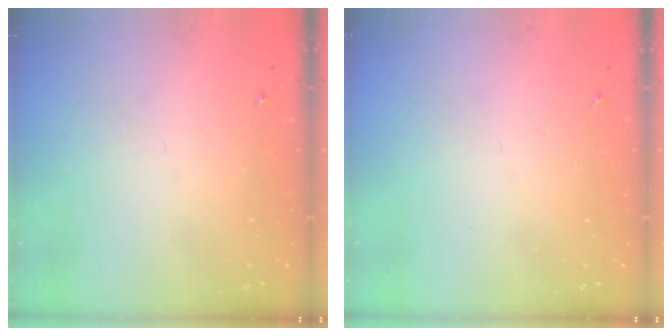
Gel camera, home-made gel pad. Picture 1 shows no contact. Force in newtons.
{"total": 0.0}